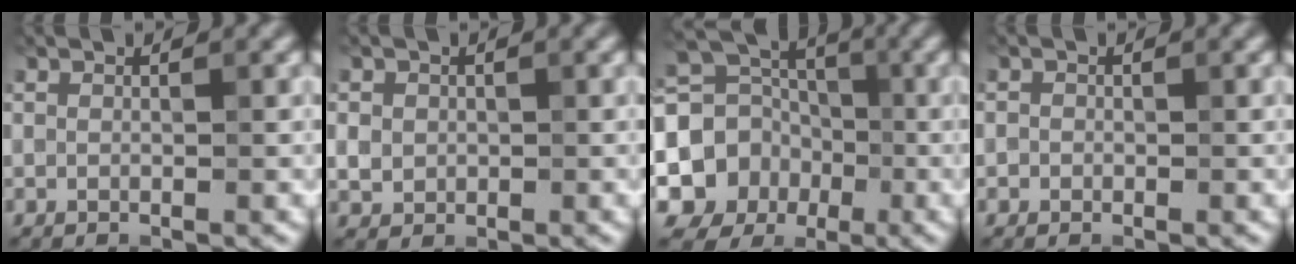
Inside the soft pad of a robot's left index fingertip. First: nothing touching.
{"total": 1.8, "force": [0.2, 1.7, 0.6], "torque": [-0.009, -0.004, 0.009]}
{"total": 12.8, "force": [-2.7, 11.7, 4.2], "torque": [-0.113, -0.006, -0.068]}
{"total": 0.7, "force": [-0.2, 0.6, 0.0], "torque": [0.004, -0.005, -0.004]}